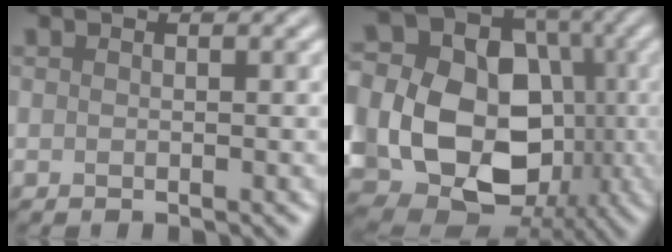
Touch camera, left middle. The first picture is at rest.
{"total": 22.3, "force": [-1.7, 18.8, 11.8], "torque": [-0.241, -0.009, -0.054]}